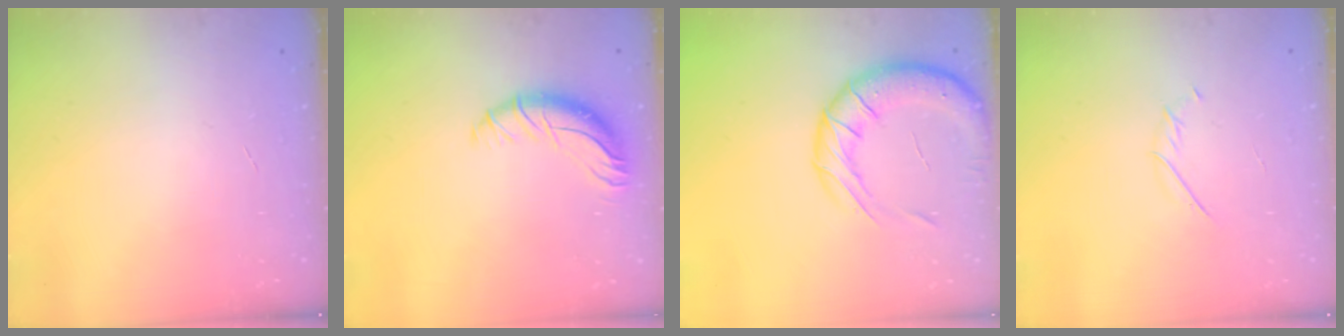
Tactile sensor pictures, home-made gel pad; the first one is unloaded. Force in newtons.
{"total": 10.4, "press": 10.1, "slide": 2.2}
{"total": 16.4, "press": 16.3, "slide": 1.9}
{"total": 2.0, "press": 2.0, "slide": 0.6}